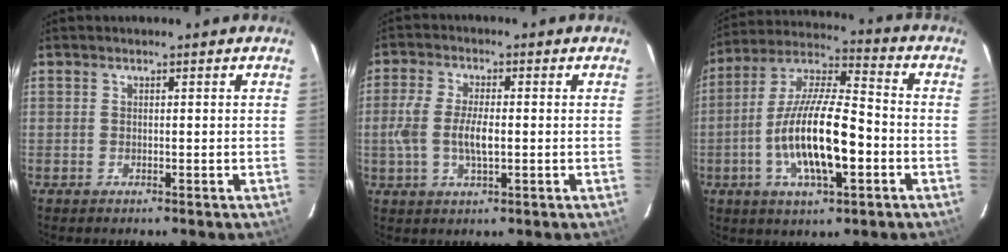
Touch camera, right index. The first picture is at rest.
{"total": 6.6, "force": [-0.8, 2.5, 6.1], "torque": [-0.125, 0.001, -0.017]}
{"total": 17.0, "force": [-4.4, 4.9, 15.6], "torque": [-0.303, -0.001, -0.084]}